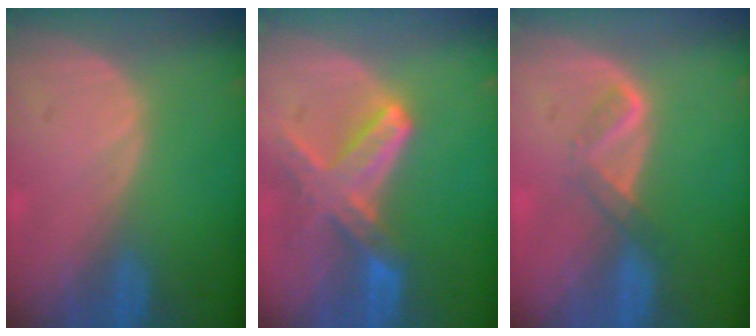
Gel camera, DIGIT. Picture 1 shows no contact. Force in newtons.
{"total": 8.1, "press": 7.1, "slide": 3.9}
{"total": 2.8, "press": 2.7, "slide": 0.7}